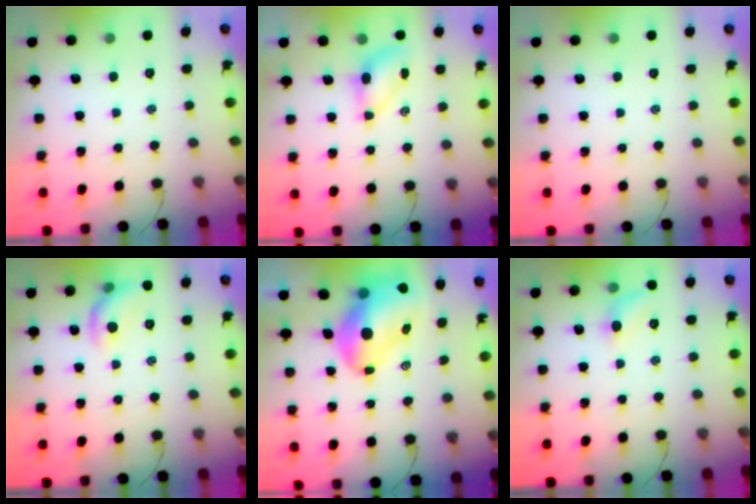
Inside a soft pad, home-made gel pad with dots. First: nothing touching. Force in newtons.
{"total": 4.6, "press": 4.5, "slide": 0.9}
{"total": 0.0}
{"total": 9.4, "press": 9.4, "slide": 0.2}
{"total": 11.9, "press": 11.4, "slide": 3.3}
{"total": 7.8, "press": 7.7, "slide": 1.5}